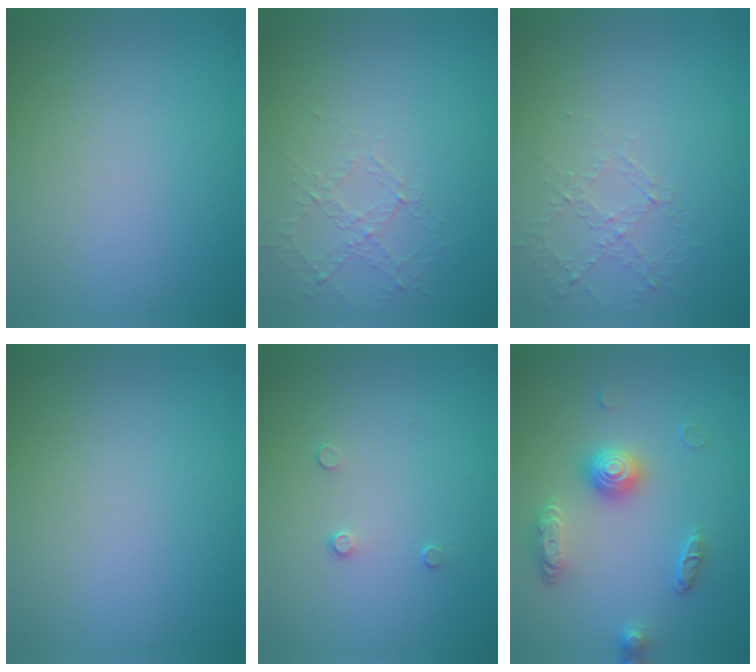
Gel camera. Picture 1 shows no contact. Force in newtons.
{"total": 1.1, "press": 0.5, "slide": 1.0}
{"total": 1.1, "press": 0.5, "slide": 1.0}
{"total": 0.0}
{"total": 0.8, "press": 0.4, "slide": 0.6}
{"total": 3.3, "press": 2.9, "slide": 1.6}